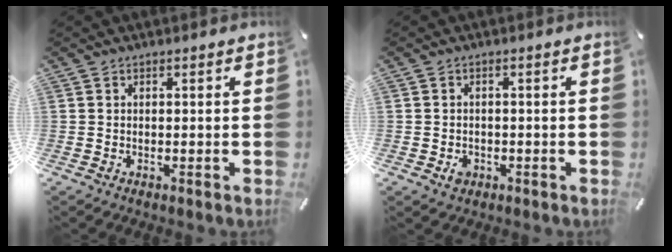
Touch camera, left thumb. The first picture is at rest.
{"total": 2.2, "force": [-0.8, 1.8, 1.0], "torque": [-0.018, 0.003, -0.014]}